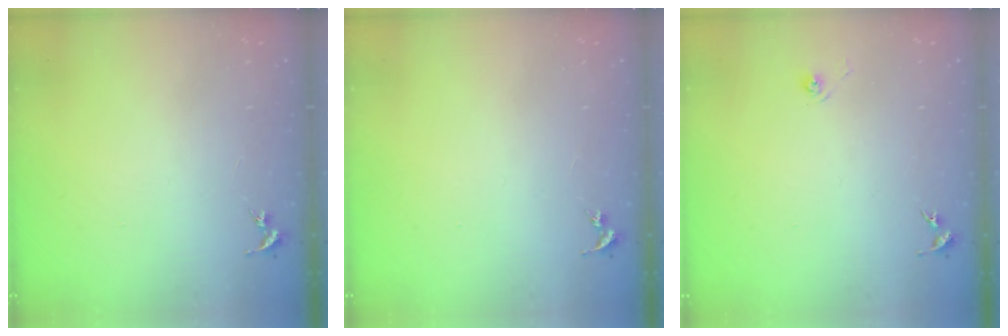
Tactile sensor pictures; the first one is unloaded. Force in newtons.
{"total": 0.0}
{"total": 3.2, "press": 2.6, "slide": 1.8}